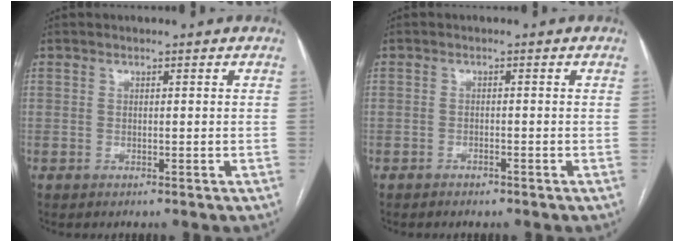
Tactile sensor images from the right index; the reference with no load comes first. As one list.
[{"total": 1.0, "force": [-0.8, 0.3, 0.3], "torque": [-0.009, 0.000, -0.012]}]